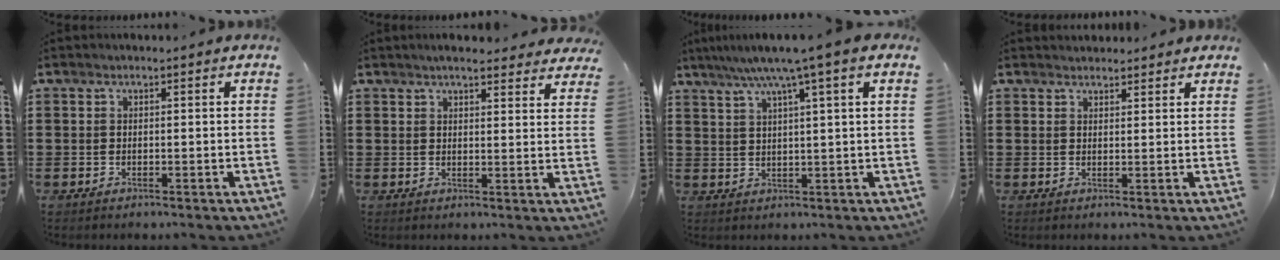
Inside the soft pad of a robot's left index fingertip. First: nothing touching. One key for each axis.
{"total": 3.8, "fx": 3.5, "fy": 0.2, "fz": 1.3, "tx": -0.034, "ty": -0.006, "tz": 0.065}
{"total": 5.9, "fx": 3.7, "fy": -0.6, "fz": 4.6, "tx": -0.100, "ty": -0.006, "tz": 0.058}
{"total": 1.8, "fx": 1.8, "fy": 0.5, "fz": -0.1, "tx": -0.003, "ty": 0.003, "tz": 0.035}